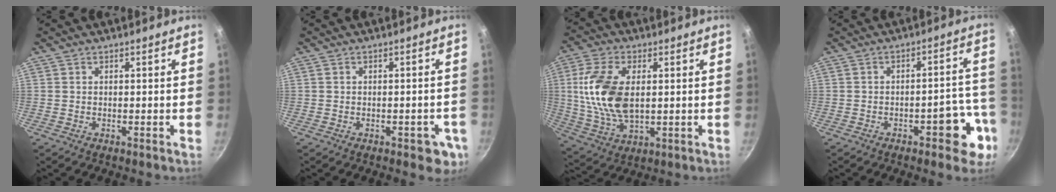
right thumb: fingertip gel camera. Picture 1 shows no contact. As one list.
[{"total": 5.5, "force": [-1.9, 3.0, 4.2], "torque": [-0.018, 0.016, -0.016]}, {"total": 14.7, "force": [1.8, 8.2, 12.0], "torque": [-0.230, -0.005, 0.036]}, {"total": 9.1, "force": [-4.2, 3.9, 7.1], "torque": [-0.059, 0.045, -0.047]}]